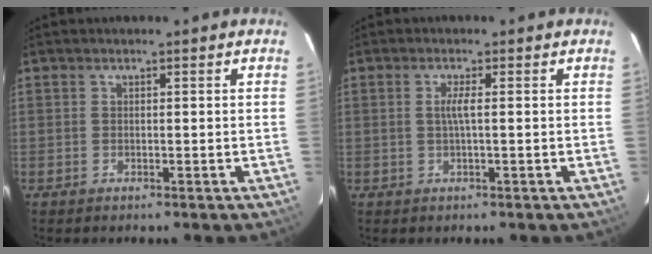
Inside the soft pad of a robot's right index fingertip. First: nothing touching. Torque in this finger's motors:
{"motor_torque": [0.43, 0.39, 0.21, 0.07]}